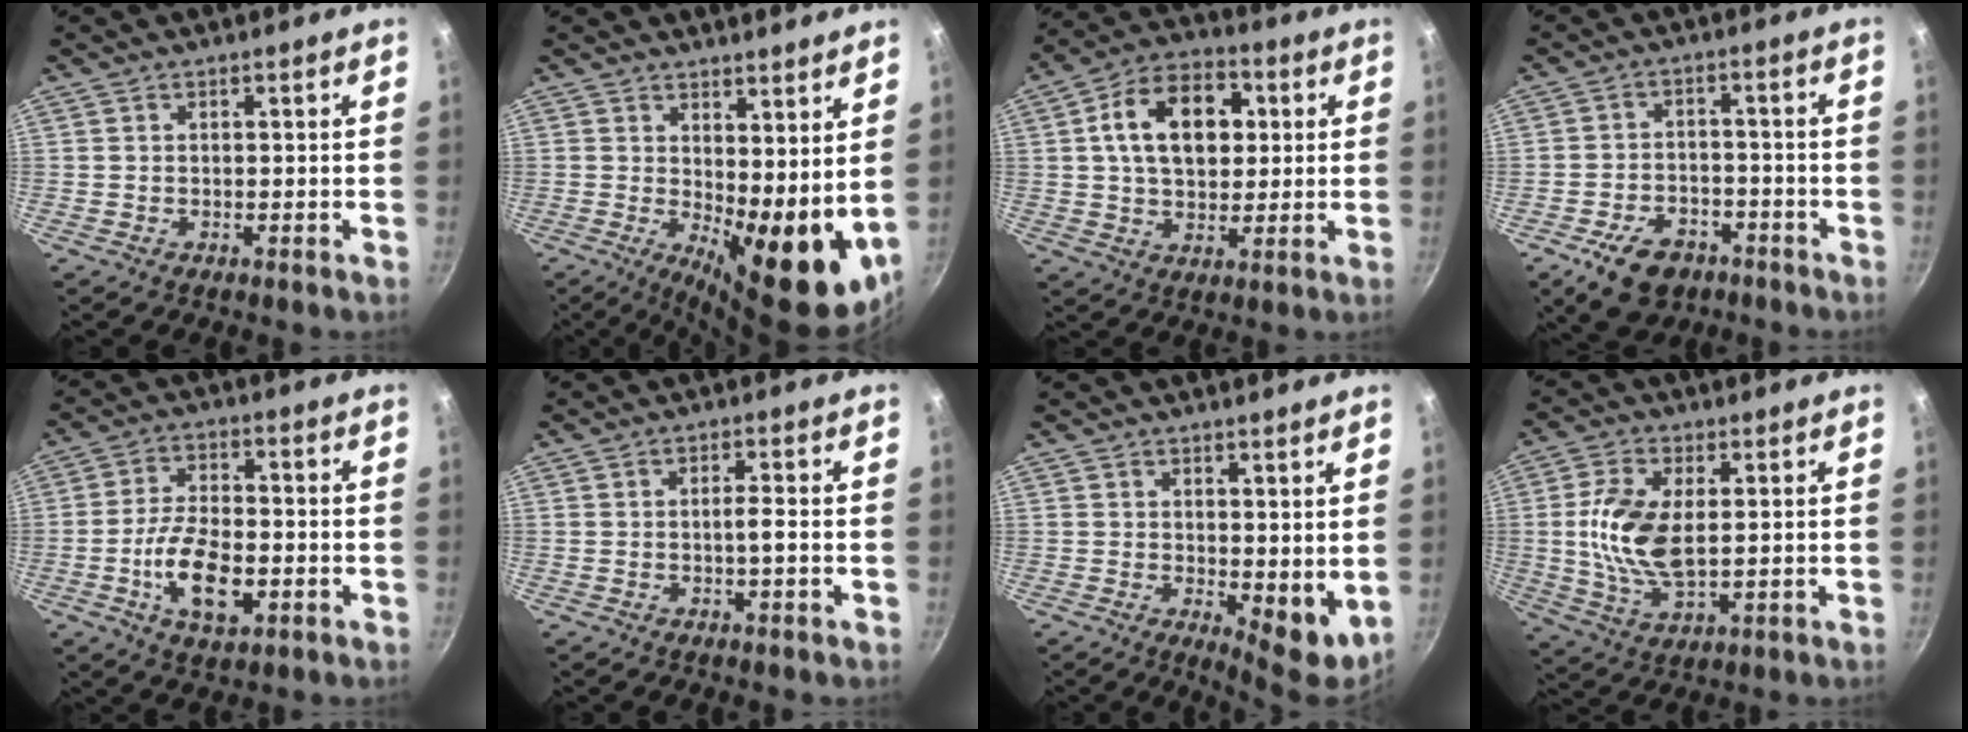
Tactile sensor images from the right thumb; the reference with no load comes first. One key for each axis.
{"total": 14.2, "fx": 2.6, "fy": 5.6, "fz": 12.8, "tx": -0.145, "ty": -0.034, "tz": 0.048}
{"total": 15.3, "fx": 3.0, "fy": 10.4, "fz": 10.9, "tx": -0.143, "ty": 0.016, "tz": 0.038}
{"total": 9.9, "fx": -5.8, "fy": 6.2, "fz": 5.1, "tx": -0.063, "ty": 0.037, "tz": -0.088}
{"total": 10.9, "fx": -3.1, "fy": 5.4, "fz": 9.0, "tx": -0.161, "ty": 0.016, "tz": -0.057}
{"total": 2.3, "fx": -0.6, "fy": -0.2, "fz": 2.2, "tx": -0.044, "ty": 0.005, "tz": -0.011}
{"total": 7.0, "fx": 1.3, "fy": 3.2, "fz": 6.1, "tx": -0.073, "ty": -0.020, "tz": 0.026}
{"total": 11.9, "fx": 1.2, "fy": 6.0, "fz": 10.1, "tx": -0.201, "ty": -0.004, "tz": 0.027}